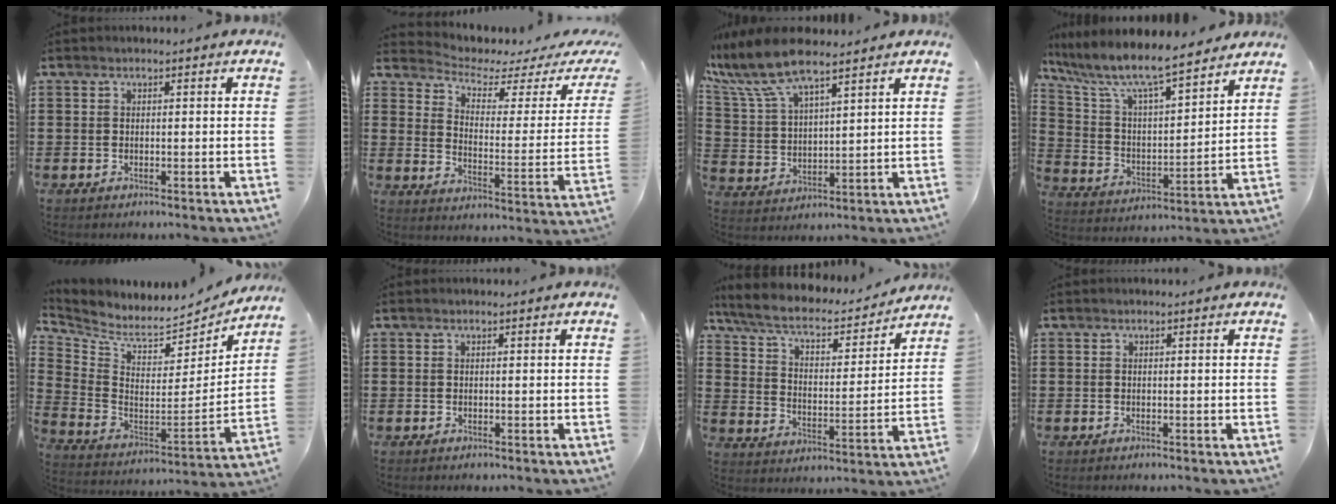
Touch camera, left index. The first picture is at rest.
{"total": 2.7, "force": [2.1, 1.0, 1.4], "torque": [-0.047, -0.018, 0.025]}
{"total": 9.6, "force": [7.7, 2.4, 5.1], "torque": [-0.134, -0.028, 0.136]}
{"total": 8.9, "force": [7.7, 1.4, 4.2], "torque": [-0.115, -0.048, 0.129]}
{"total": 6.0, "force": [5.3, 1.9, 1.9], "torque": [-0.069, -0.051, 0.091]}
{"total": 0.0}
{"total": 6.4, "force": [5.3, 1.8, 3.1], "torque": [-0.082, -0.032, 0.087]}
{"total": 0.0}